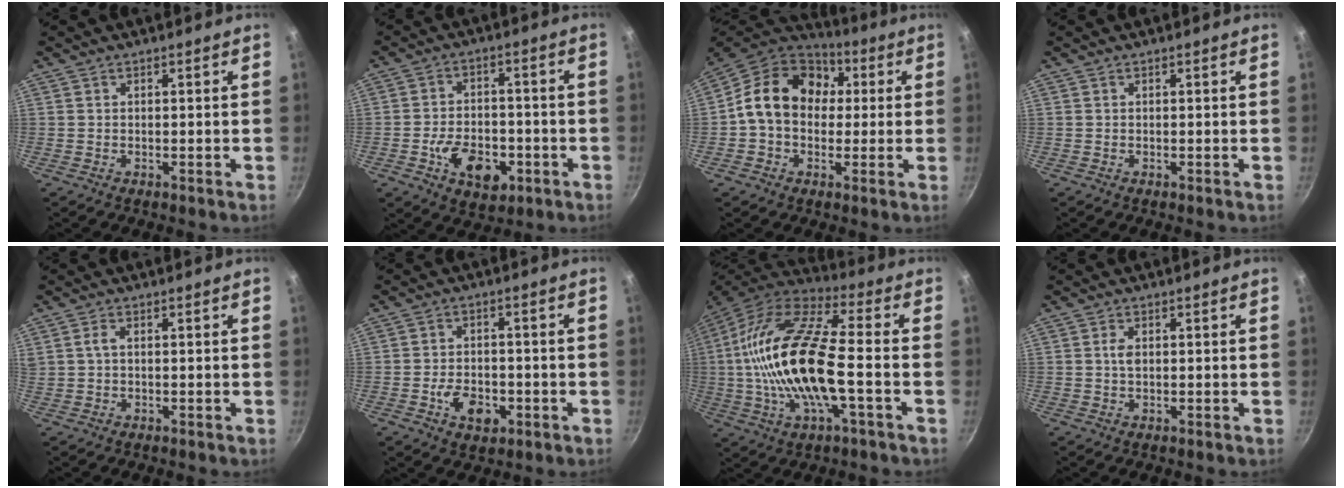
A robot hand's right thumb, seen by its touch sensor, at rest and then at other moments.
{"total": 11.0, "force": [-4.1, 7.0, 7.4], "torque": [-0.094, 0.018, -0.060]}
{"total": 16.8, "force": [2.3, 13.1, 10.2], "torque": [-0.139, 0.033, 0.019]}
{"total": 0.0}
{"total": 1.7, "force": [0.2, 1.0, 1.4], "torque": [-0.025, 0.007, 0.006]}
{"total": 7.0, "force": [-2.6, 4.5, 4.7], "torque": [-0.059, 0.013, -0.040]}
{"total": 23.0, "force": [-2.2, 8.5, 21.3], "torque": [-0.418, 0.026, -0.057]}
{"total": 1.8, "force": [0.2, 1.1, 1.4], "torque": [-0.026, 0.001, 0.002]}